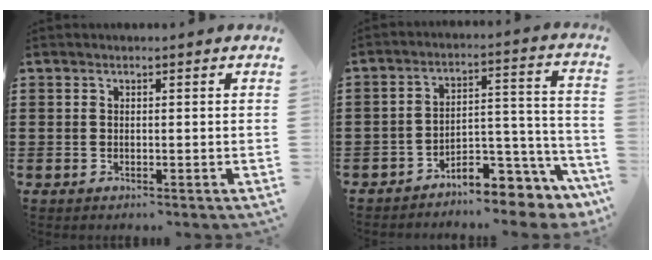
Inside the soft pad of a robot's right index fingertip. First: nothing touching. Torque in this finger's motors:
{"motor_torque": [0.65, 0.50, 0.43, 0.10]}